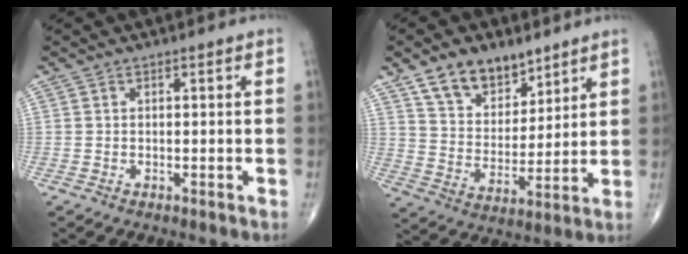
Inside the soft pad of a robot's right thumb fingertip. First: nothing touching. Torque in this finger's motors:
{"motor_torque": [-1.04, 1.36, 0.62, 0.54, 0.06]}